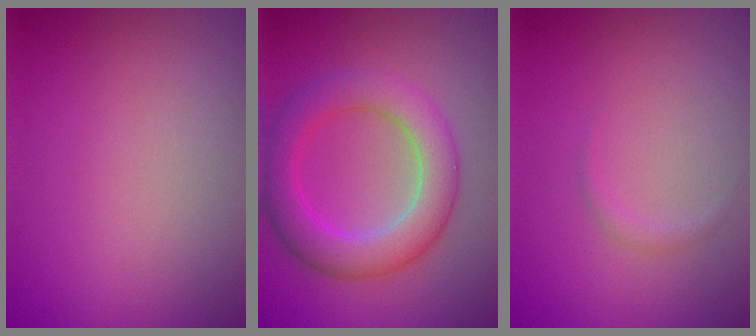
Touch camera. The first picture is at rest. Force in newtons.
{"total": 5.8, "press": 5.8, "slide": 0.2}
{"total": 0.6, "press": 0.6, "slide": 0.0}